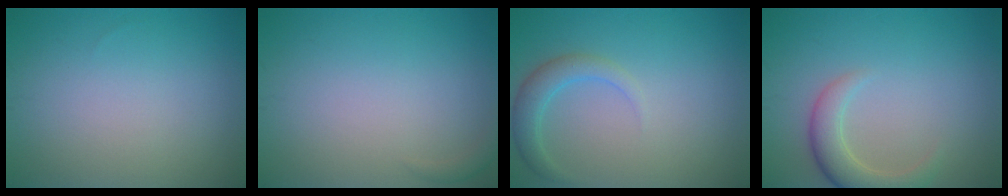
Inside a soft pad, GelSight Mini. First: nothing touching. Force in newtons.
{"total": 0.7, "press": 0.7, "slide": 0.1}
{"total": 2.4, "press": 2.4, "slide": 0.2}
{"total": 3.6, "press": 3.6, "slide": 0.2}